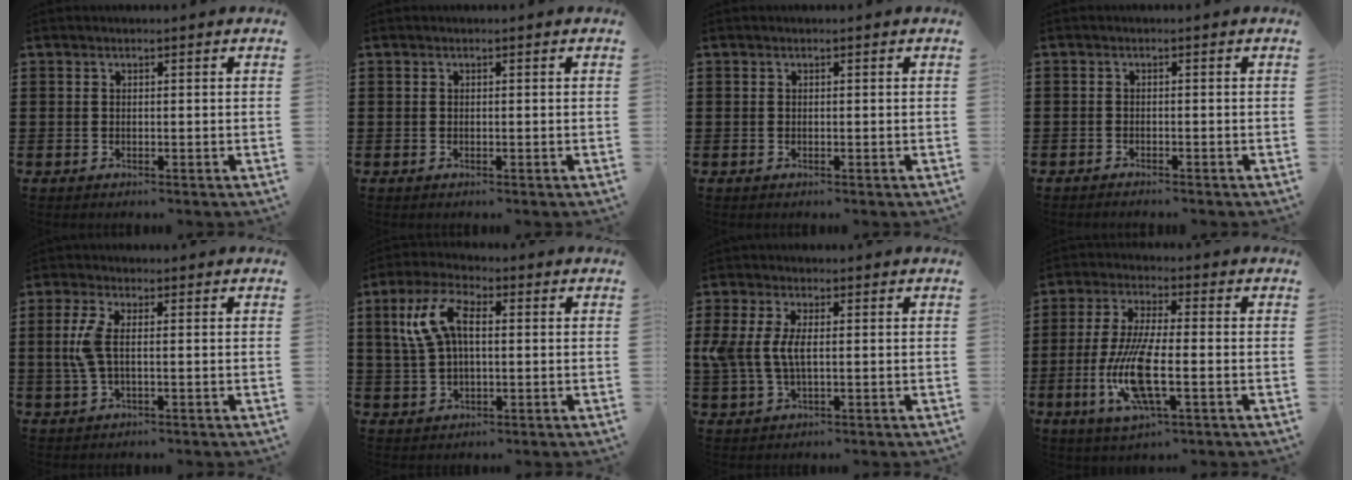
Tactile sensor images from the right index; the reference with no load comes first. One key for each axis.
{"total": 0.0}
{"total": 0.0}
{"total": 1.0, "fx": -1.0, "fy": 0.2, "fz": -0.1, "tx": -0.002, "ty": 0.003, "tz": -0.021}
{"total": 4.6, "fx": 0.0, "fy": 1.8, "fz": 4.2, "tx": -0.108, "ty": -0.005, "tz": -0.009}
{"total": 8.3, "fx": 1.7, "fy": 4.0, "fz": 7.1, "tx": -0.170, "ty": 0.007, "tz": 0.020}
{"total": 5.4, "fx": 0.3, "fy": 2.5, "fz": 4.7, "tx": -0.121, "ty": -0.003, "tz": -0.004}
{"total": 11.2, "fx": -3.0, "fy": 3.1, "fz": 10.3, "tx": -0.228, "ty": -0.019, "tz": -0.060}